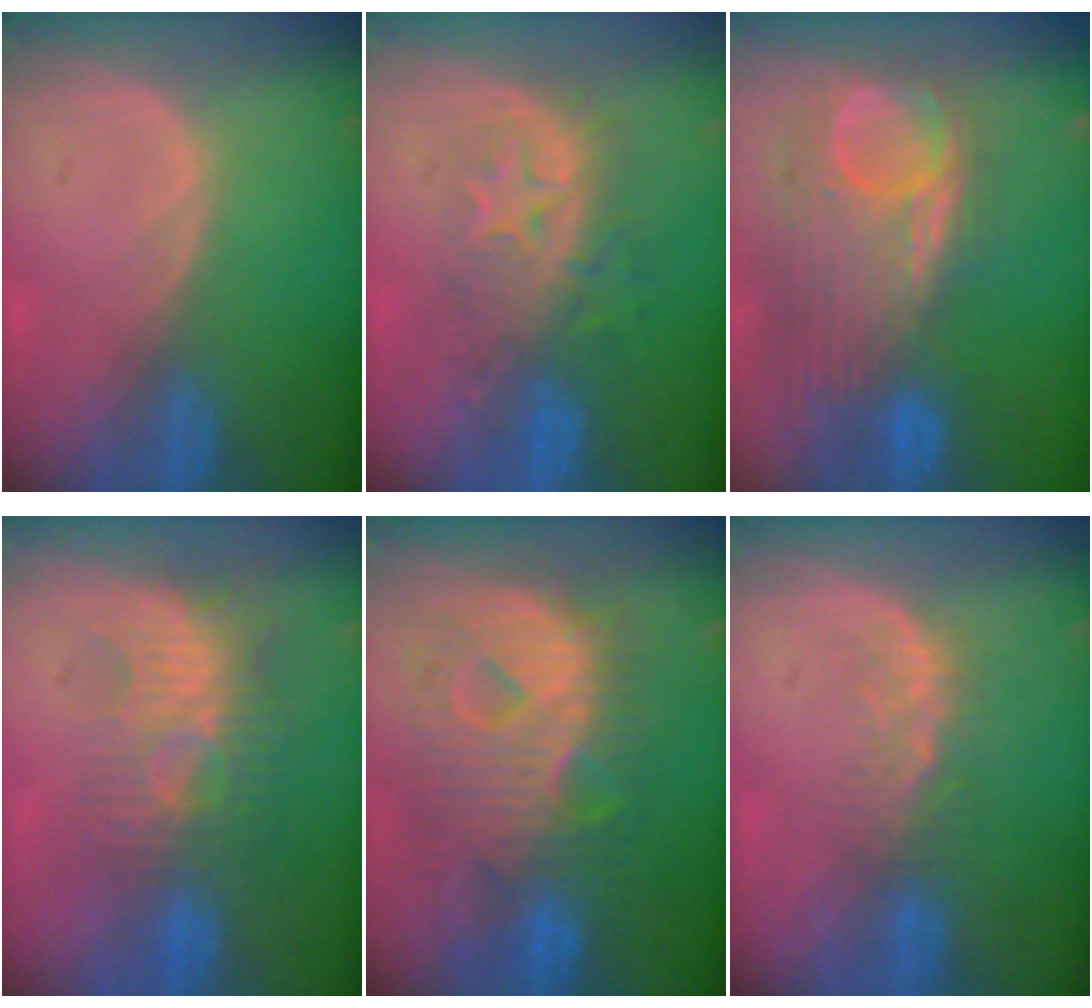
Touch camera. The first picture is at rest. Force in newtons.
{"total": 8.2, "press": 7.7, "slide": 2.8}
{"total": 11.4, "press": 10.5, "slide": 4.6}
{"total": 9.6, "press": 8.4, "slide": 4.5}
{"total": 12.4, "press": 12.4, "slide": 1.3}
{"total": 4.1, "press": 3.5, "slide": 2.1}